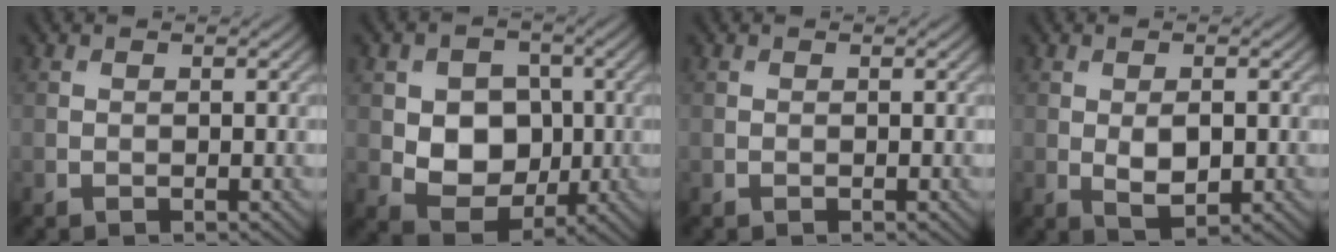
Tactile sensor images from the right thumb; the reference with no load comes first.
{"total": 7.6, "force": [-0.1, 6.1, 4.5], "torque": [-0.096, -0.007, -0.012]}
{"total": 0.0}
{"total": 3.8, "force": [-0.1, 1.9, 3.2], "torque": [-0.062, -0.007, 0.004]}